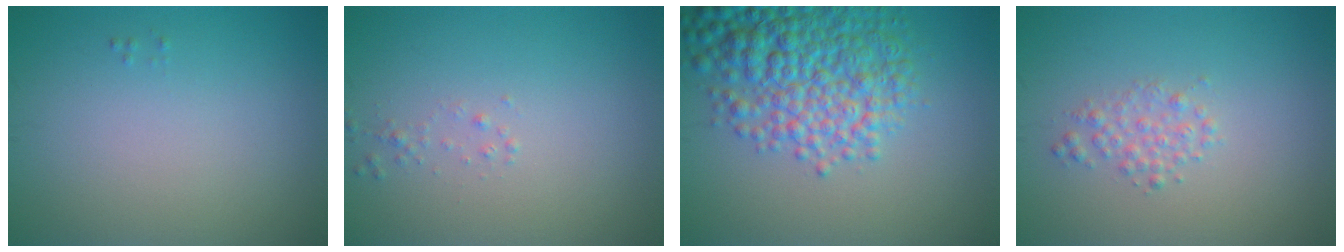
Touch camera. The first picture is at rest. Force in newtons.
{"total": 0.7, "press": 0.6, "slide": 0.1}
{"total": 7.8, "press": 7.7, "slide": 0.2}
{"total": 1.6, "press": 1.6, "slide": 0.1}